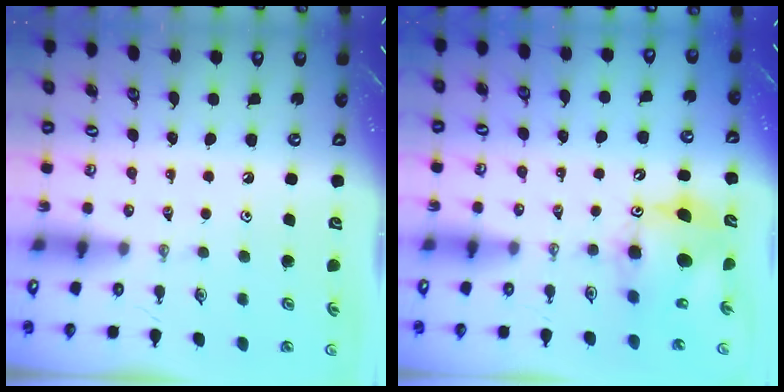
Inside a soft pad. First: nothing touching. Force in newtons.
{"total": 9.7, "press": 9.6, "slide": 0.5}